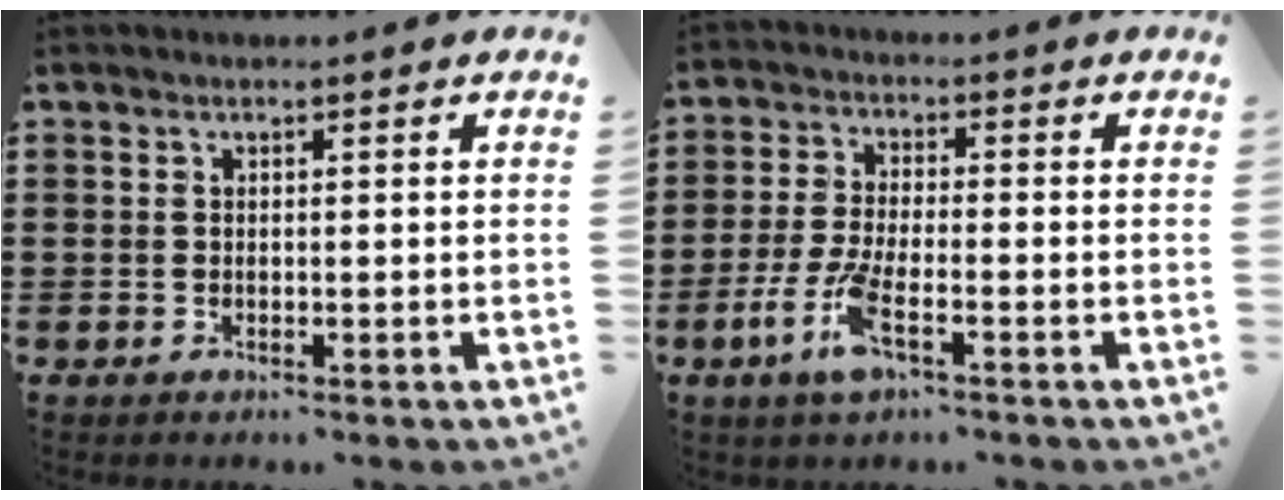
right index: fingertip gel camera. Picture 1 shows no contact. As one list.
[{"total": 6.5, "force": [-3.2, 1.4, 5.4], "torque": [-0.130, -0.019, -0.062]}]